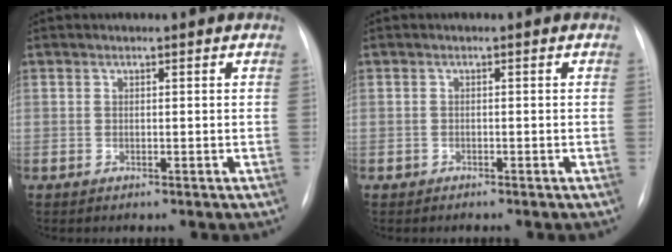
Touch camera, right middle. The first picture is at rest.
{"total": 0.6, "force": [-0.5, 0.4, 0.0], "torque": [-0.005, 0.002, -0.010]}